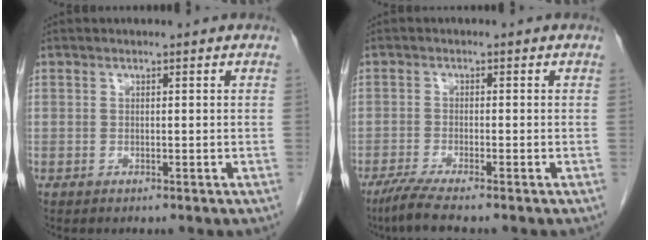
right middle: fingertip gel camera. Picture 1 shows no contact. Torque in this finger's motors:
{"motor_torque": [0.58, -0.37, 0.03, 0.04]}